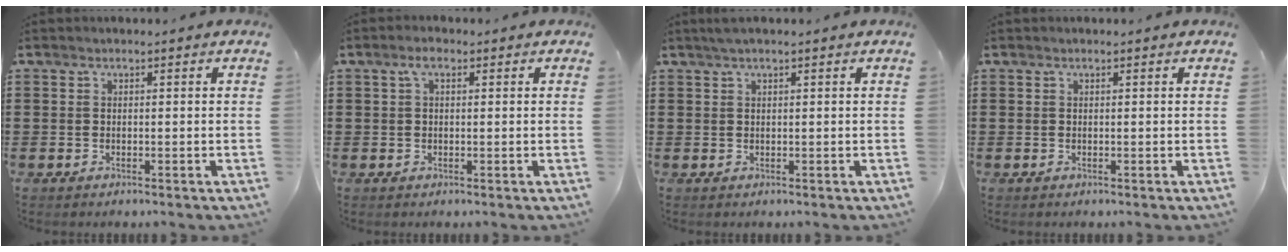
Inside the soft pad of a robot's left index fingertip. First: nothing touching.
{"total": 2.5, "force": [0.8, 1.1, 2.0], "torque": [-0.043, 0.009, 0.014]}
{"total": 1.3, "force": [0.8, 0.0, 1.0], "torque": [-0.020, 0.001, 0.015]}
{"total": 0.0}